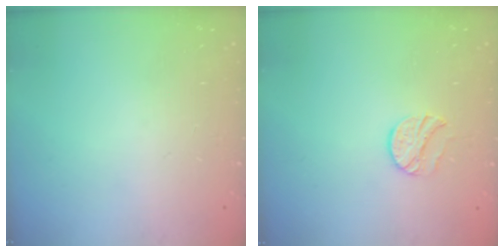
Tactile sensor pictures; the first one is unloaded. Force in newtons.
{"total": 8.6, "press": 8.6, "slide": 0.4}